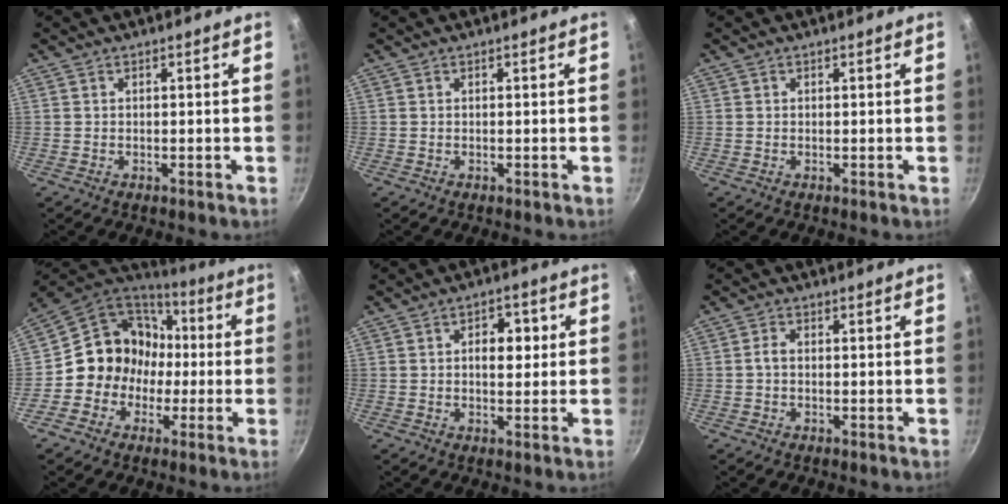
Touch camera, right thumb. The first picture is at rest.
{"total": 0.0}
{"total": 0.0}
{"total": 14.8, "force": [-1.1, 13.5, 5.9], "torque": [-0.045, 0.055, -0.028]}
{"total": 5.5, "force": [0.9, 3.5, 4.1], "torque": [-0.031, 0.003, 0.006]}
{"total": 1.7, "force": [-0.3, 1.0, 1.3], "torque": [-0.029, 0.009, -0.007]}